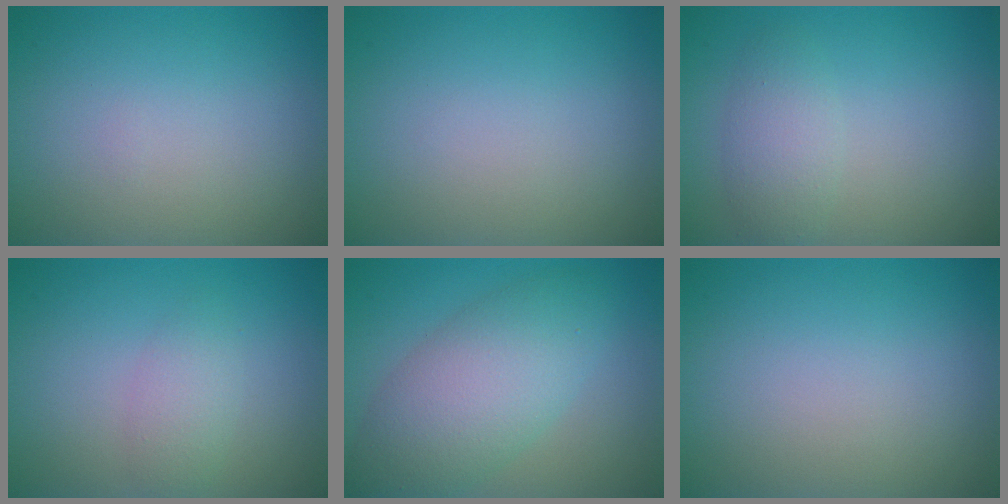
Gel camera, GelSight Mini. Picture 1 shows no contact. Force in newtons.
{"total": 0.0}
{"total": 2.5, "press": 2.5, "slide": 0.2}
{"total": 1.9, "press": 1.9, "slide": 0.1}
{"total": 6.9, "press": 6.9, "slide": 0.1}
{"total": 0.0}